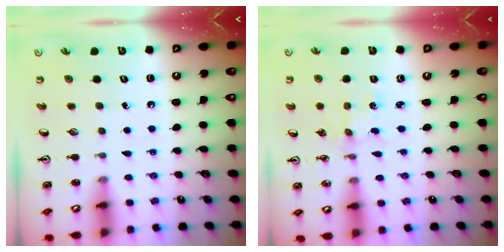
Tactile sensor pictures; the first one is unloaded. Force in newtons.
{"total": 0.5, "press": 0.5, "slide": 0.2}